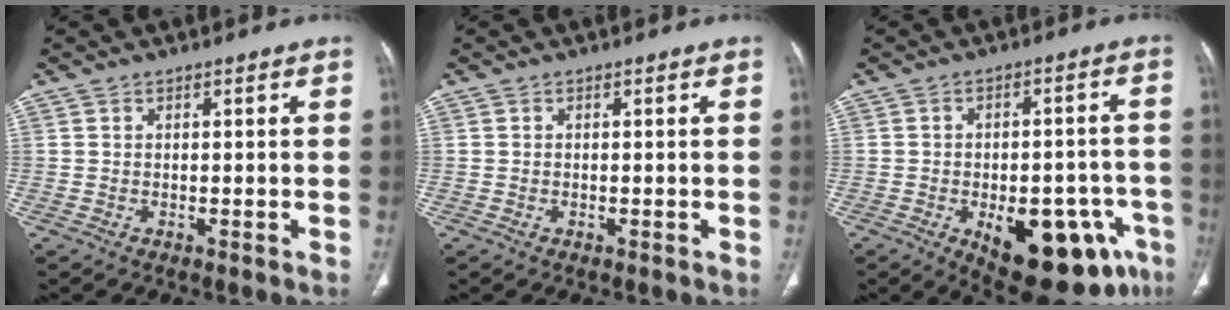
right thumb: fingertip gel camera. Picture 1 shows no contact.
{"total": 0.0}
{"total": 20.3, "force": [-8.5, 9.8, 15.6], "torque": [-0.149, 0.027, -0.095]}